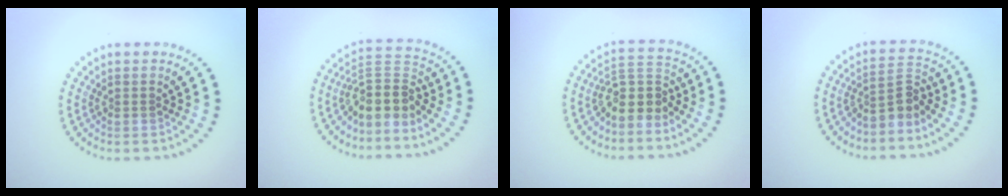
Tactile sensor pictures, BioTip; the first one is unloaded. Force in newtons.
{"total": 4.2, "press": 3.4, "slide": 2.5}
{"total": 3.8, "press": 3.0, "slide": 2.3}
{"total": 2.9, "press": 2.1, "slide": 2.0}